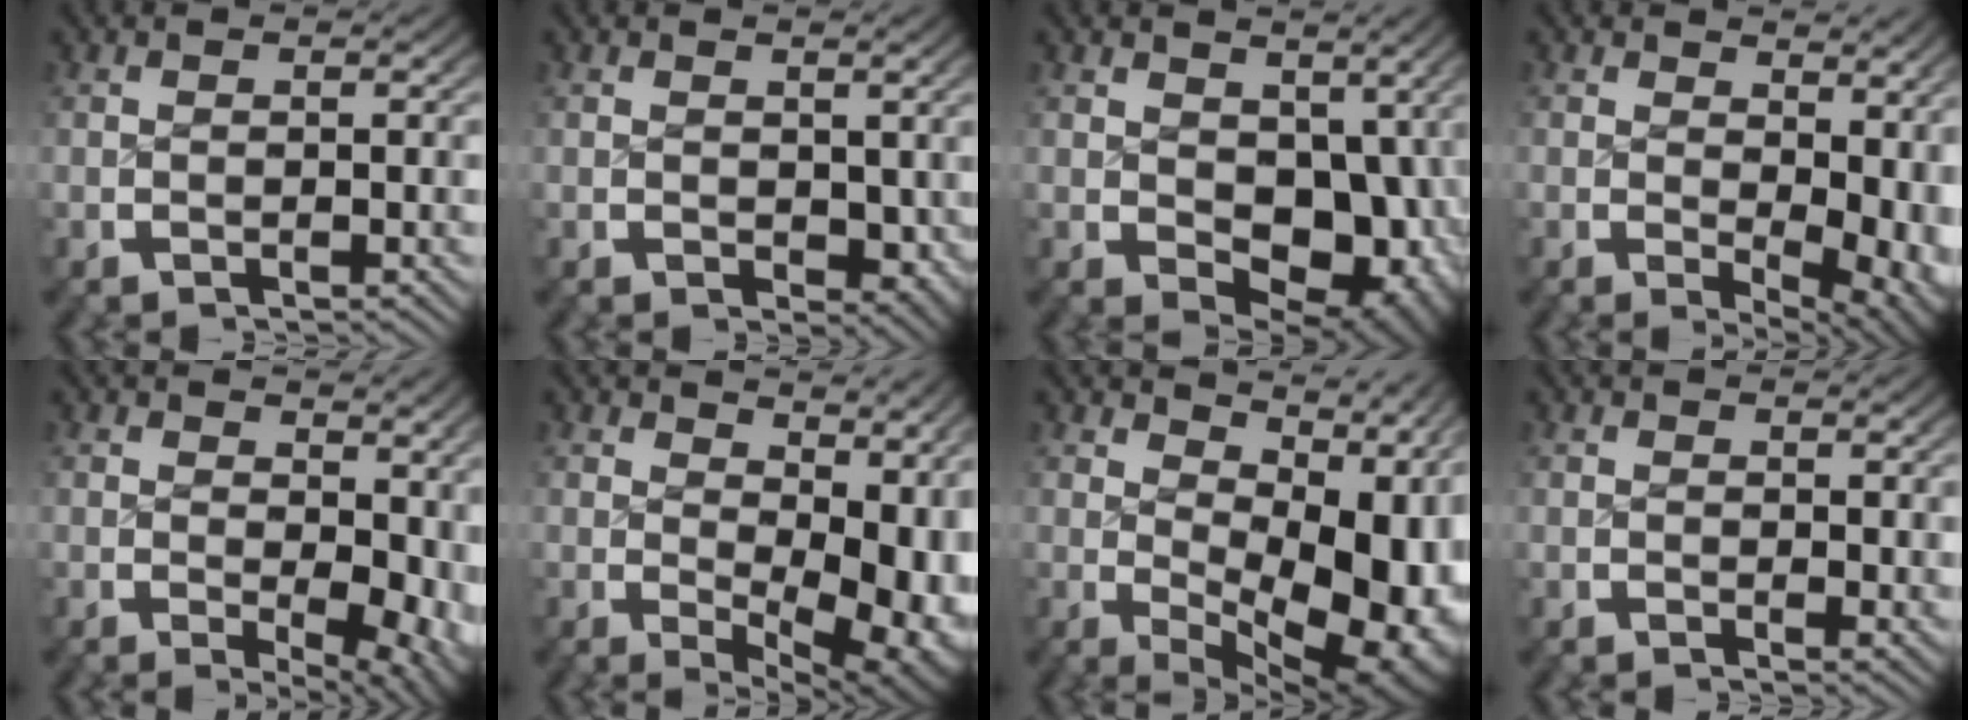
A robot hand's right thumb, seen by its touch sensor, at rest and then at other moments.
{"total": 1.9, "force": [0.4, 1.4, 1.2], "torque": [-0.010, -0.012, 0.017]}
{"total": 9.3, "force": [-0.1, 6.5, 6.6], "torque": [-0.110, -0.055, 0.027]}
{"total": 6.0, "force": [0.6, 3.6, 4.7], "torque": [-0.061, -0.028, 0.022]}
{"total": 5.5, "force": [0.6, 3.4, 4.3], "torque": [-0.057, -0.025, 0.018]}
{"total": 8.3, "force": [0.4, 4.9, 6.6], "torque": [-0.093, -0.039, 0.029]}
{"total": 13.2, "force": [0.6, 7.6, 10.7], "torque": [-0.150, -0.033, 0.029]}
{"total": 1.0, "force": [0.6, 0.5, 0.7], "torque": [-0.001, -0.005, 0.010]}